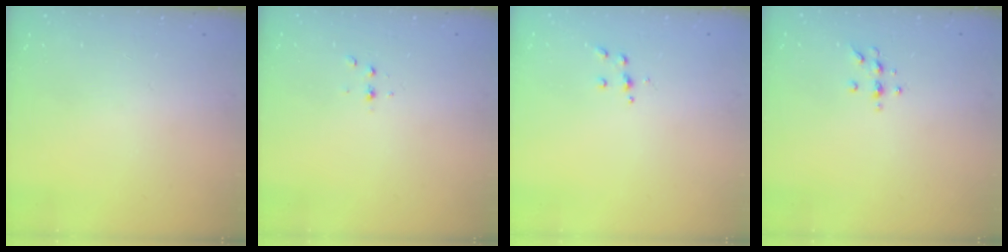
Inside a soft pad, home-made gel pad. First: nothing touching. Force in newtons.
{"total": 2.3, "press": 2.3, "slide": 0.3}
{"total": 3.5, "press": 3.5, "slide": 0.3}
{"total": 5.7, "press": 5.5, "slide": 1.6}